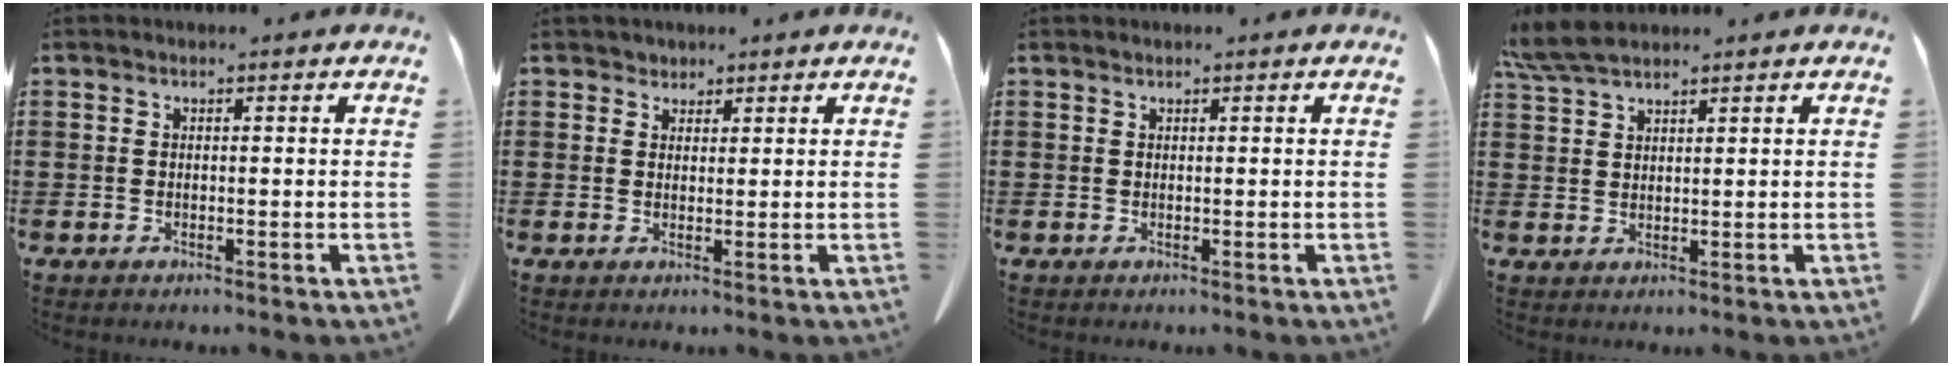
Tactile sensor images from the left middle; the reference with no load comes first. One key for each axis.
{"total": 1.5, "fx": 1.3, "fy": 0.8, "fz": -0.1, "tx": -0.004, "ty": 0.004, "tz": 0.026}
{"total": 0.0}
{"total": 4.9, "fx": 4.0, "fy": 1.0, "fz": 2.6, "tx": -0.062, "ty": -0.004, "tz": 0.076}